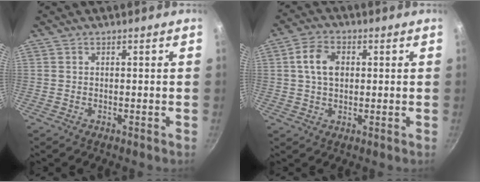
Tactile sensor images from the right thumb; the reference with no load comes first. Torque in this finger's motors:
{"motor_torque": [0.27, 1.76, 0.78, -0.04, 0.04]}